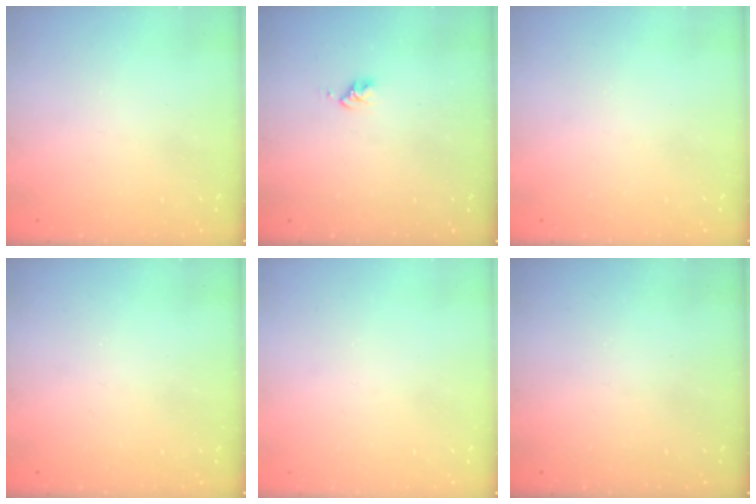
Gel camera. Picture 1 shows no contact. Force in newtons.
{"total": 2.8, "press": 2.8, "slide": 0.3}
{"total": 0.0}
{"total": 0.0}
{"total": 0.7, "press": 0.7, "slide": 0.1}
{"total": 0.0}